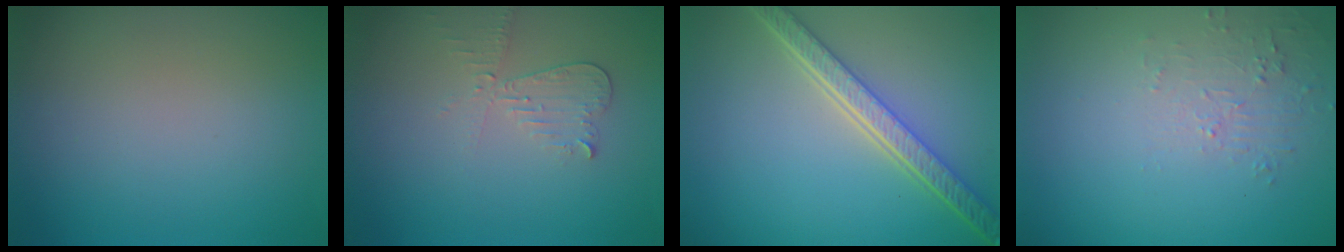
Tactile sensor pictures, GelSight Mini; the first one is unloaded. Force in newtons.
{"total": 2.1, "press": 2.1, "slide": 0.1}
{"total": 5.4, "press": 4.2, "slide": 3.4}
{"total": 1.6, "press": 0.4, "slide": 1.6}